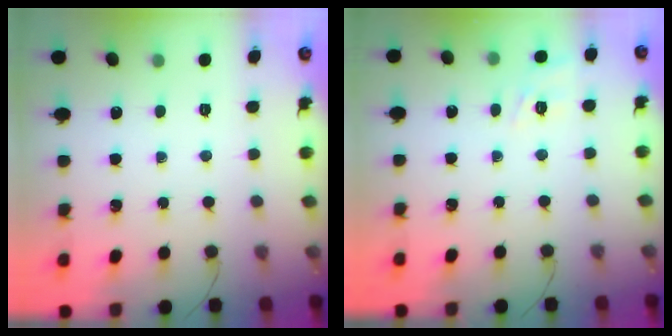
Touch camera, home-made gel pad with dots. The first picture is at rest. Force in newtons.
{"total": 3.1, "press": 2.7, "slide": 1.4}